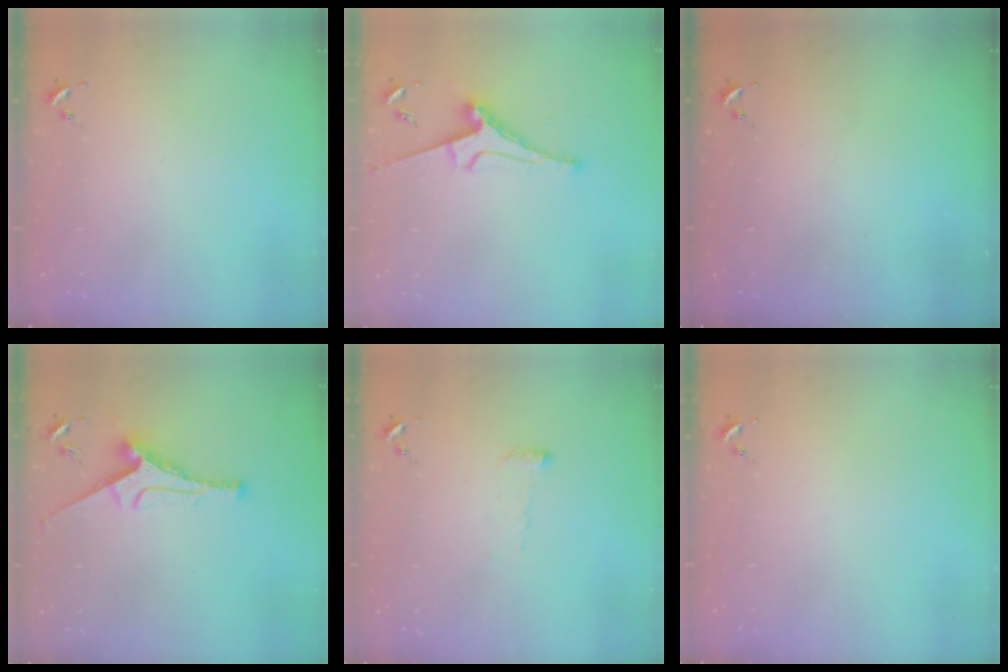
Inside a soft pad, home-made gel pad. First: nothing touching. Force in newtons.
{"total": 8.4, "press": 8.3, "slide": 1.1}
{"total": 0.0}
{"total": 11.5, "press": 11.5, "slide": 0.7}
{"total": 5.0, "press": 5.0, "slide": 0.5}
{"total": 0.0}